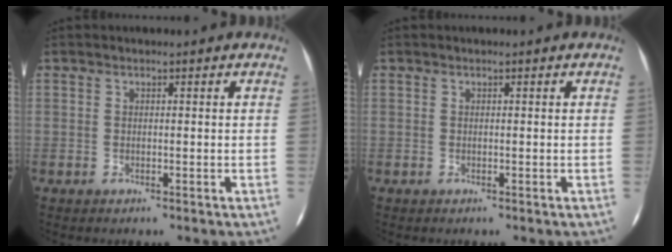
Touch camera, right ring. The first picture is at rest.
{"total": 0.0}